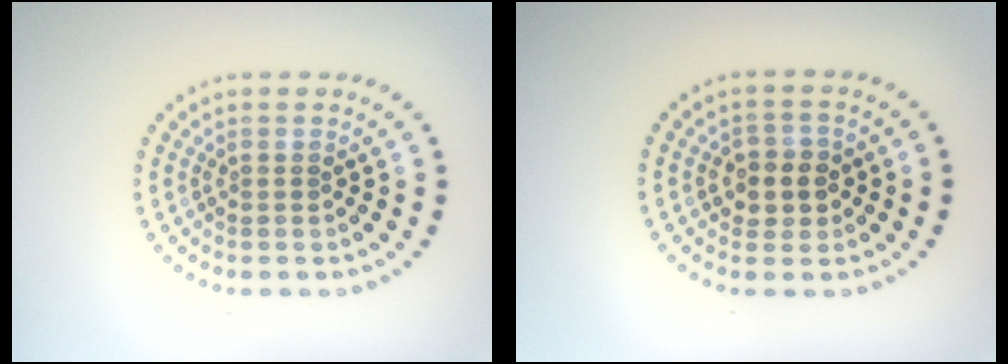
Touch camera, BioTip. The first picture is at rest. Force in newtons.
{"total": 2.7, "press": 2.6, "slide": 0.7}